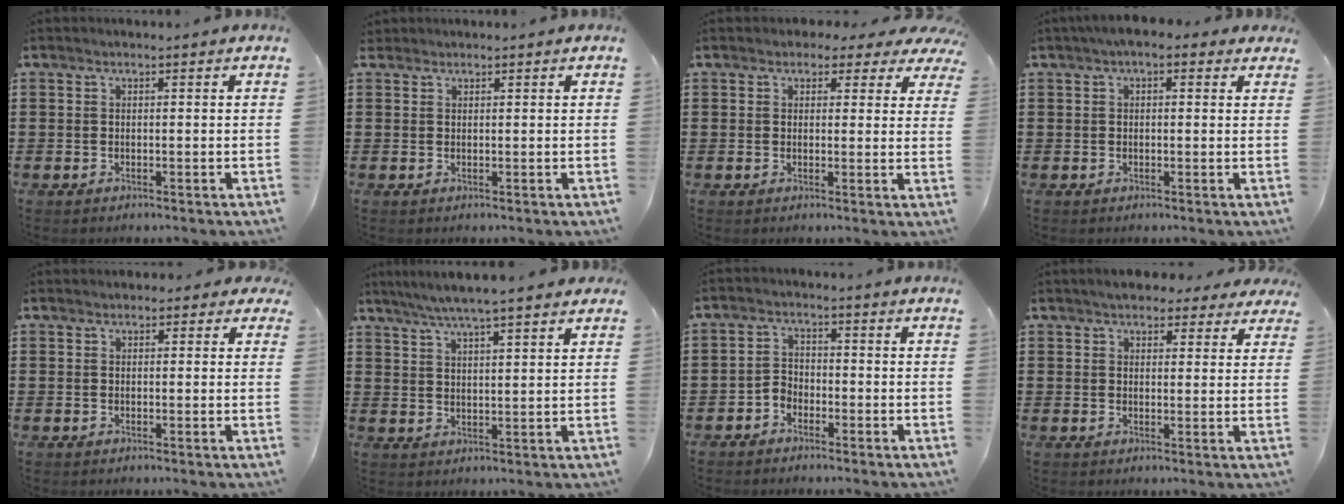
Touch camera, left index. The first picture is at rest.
{"total": 0.9, "force": [0.7, 0.5, 0.1], "torque": [-0.005, 0.003, 0.015]}
{"total": 2.2, "force": [1.6, 1.3, 0.8], "torque": [-0.018, 0.002, 0.026]}
{"total": 2.3, "force": [1.2, 1.3, 1.5], "torque": [-0.034, 0.009, 0.021]}
{"total": 1.2, "force": [0.6, 0.9, 0.4], "torque": [-0.005, 0.007, 0.007]}
{"total": 5.2, "force": [4.3, -0.1, 2.8], "torque": [-0.064, -0.010, 0.076]}
{"total": 2.3, "force": [-2.0, 1.1, 0.3], "torque": [-0.012, 0.007, -0.044]}
{"total": 3.9, "force": [3.4, 1.4, 1.2], "torque": [-0.027, 0.000, 0.063]}